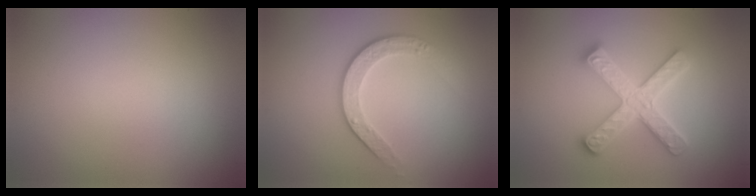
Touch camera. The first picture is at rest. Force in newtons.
{"total": 3.2, "press": 2.6, "slide": 1.7}
{"total": 5.1, "press": 5.0, "slide": 0.7}